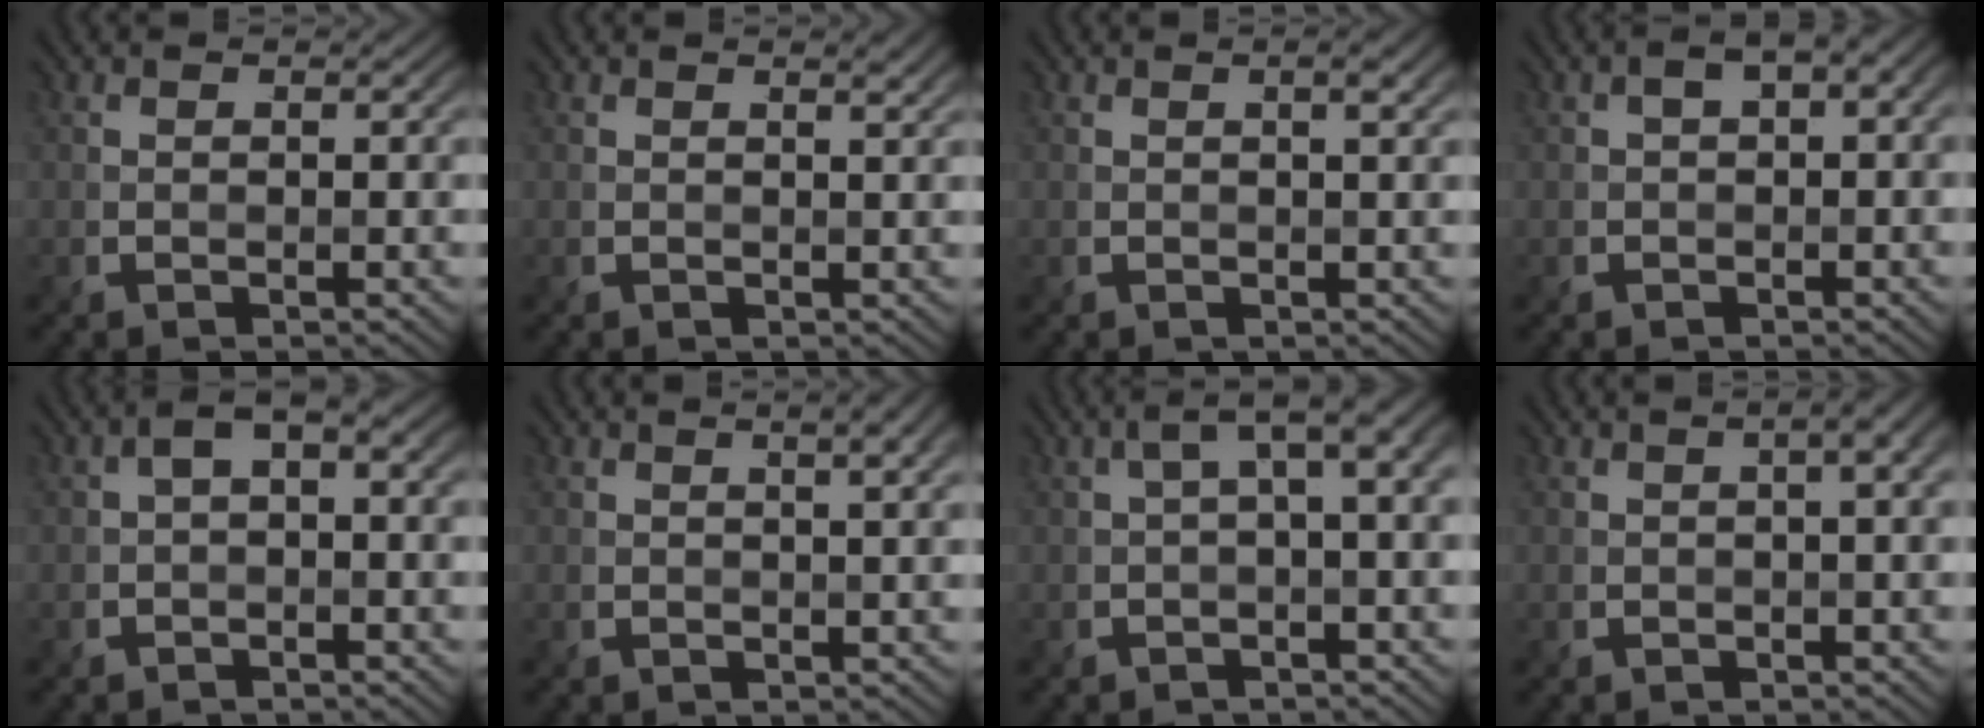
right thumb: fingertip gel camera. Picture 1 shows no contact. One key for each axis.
{"total": 1.2, "fx": 0.9, "fy": 0.1, "fz": 0.8, "tx": -0.015, "ty": -0.003, "tz": 0.013}
{"total": 1.7, "fx": 0.7, "fy": 0.3, "fz": 1.5, "tx": -0.024, "ty": 0.002, "tz": 0.011}
{"total": 3.2, "fx": 0.8, "fy": 1.6, "fz": 2.6, "tx": -0.044, "ty": 0.008, "tz": 0.011}
{"total": 3.1, "fx": 0.1, "fy": 1.6, "fz": 2.6, "tx": -0.047, "ty": 0.009, "tz": -0.003}
{"total": 3.1, "fx": 1.6, "fy": 0.7, "fz": 2.6, "tx": -0.033, "ty": 0.002, "tz": 0.017}
{"total": 4.2, "fx": 0.7, "fy": 1.1, "fz": 3.9, "tx": -0.057, "ty": 0.015, "tz": 0.009}
{"total": 3.0, "fx": 0.8, "fy": 0.8, "fz": 2.8, "tx": -0.039, "ty": 0.011, "tz": 0.006}